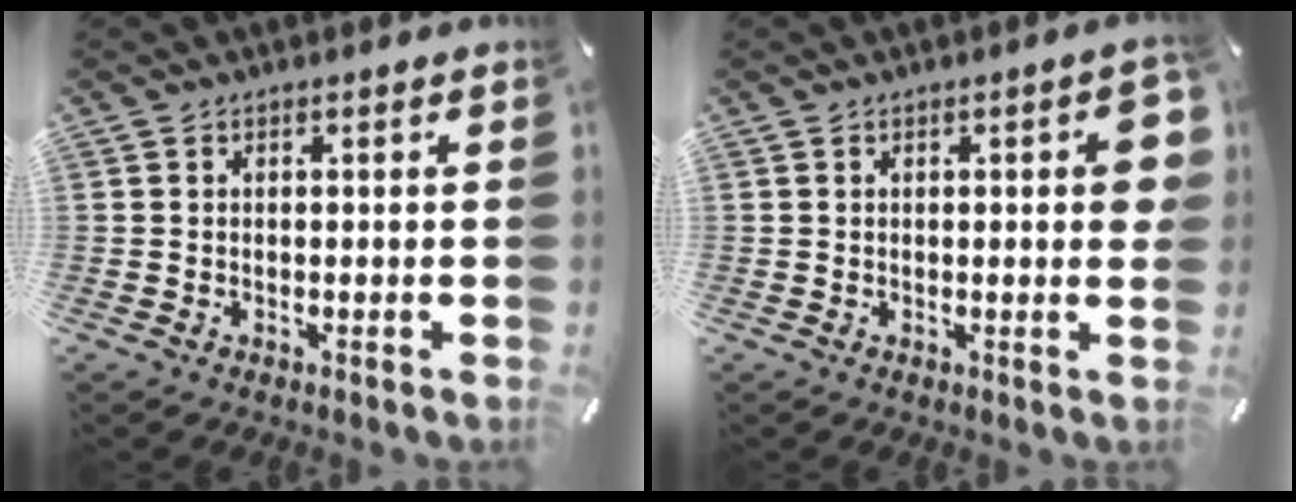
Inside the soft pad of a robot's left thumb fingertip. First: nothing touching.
{"total": 6.2, "force": [0.9, 1.9, 5.9], "torque": [-0.080, -0.002, 0.012]}